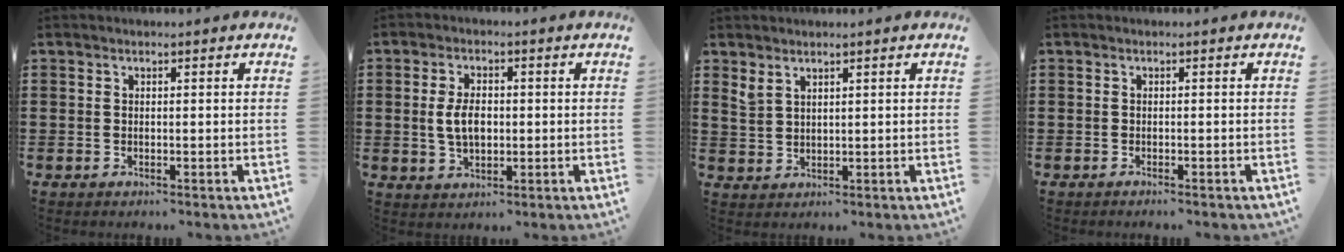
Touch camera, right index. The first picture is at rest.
{"total": 4.9, "force": [-0.1, 2.7, 4.1], "torque": [-0.082, 0.001, -0.008]}
{"total": 2.3, "force": [1.8, 1.0, 1.0], "torque": [-0.024, 0.003, 0.035]}
{"total": 0.6, "force": [-0.6, 0.1, 0.1], "torque": [-0.005, -0.001, -0.012]}